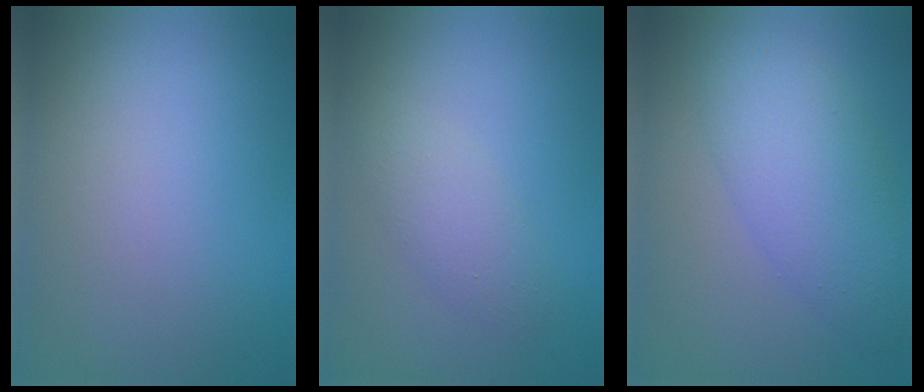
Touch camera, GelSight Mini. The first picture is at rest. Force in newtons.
{"total": 2.3, "press": 2.3, "slide": 0.2}
{"total": 5.6, "press": 5.6, "slide": 0.0}